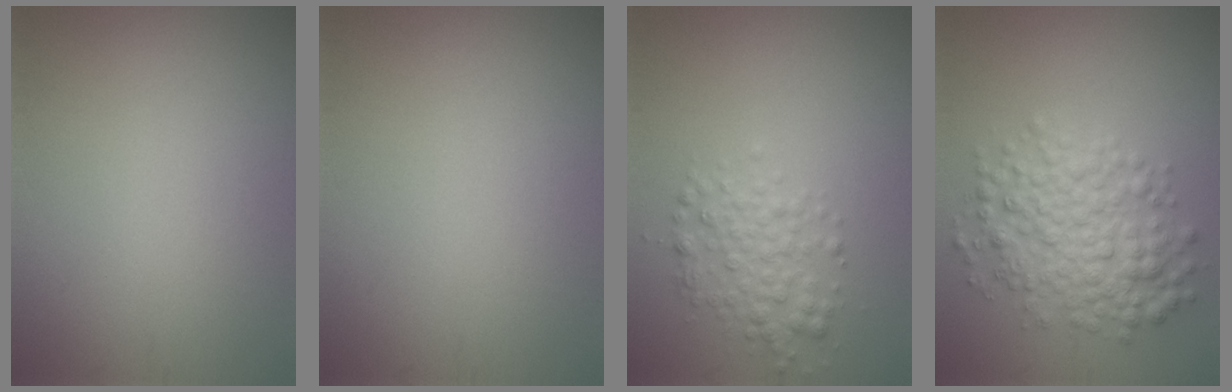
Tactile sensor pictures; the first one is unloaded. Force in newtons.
{"total": 0.0}
{"total": 2.9, "press": 2.9, "slide": 0.1}
{"total": 5.5, "press": 5.5, "slide": 0.1}